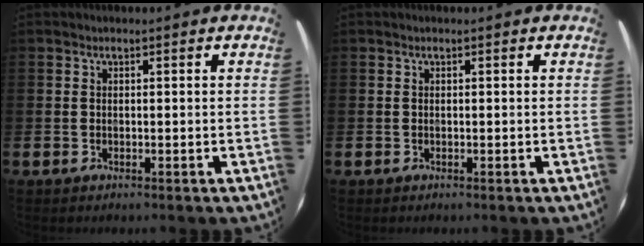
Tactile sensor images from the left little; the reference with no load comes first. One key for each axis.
{"total": 0.0}